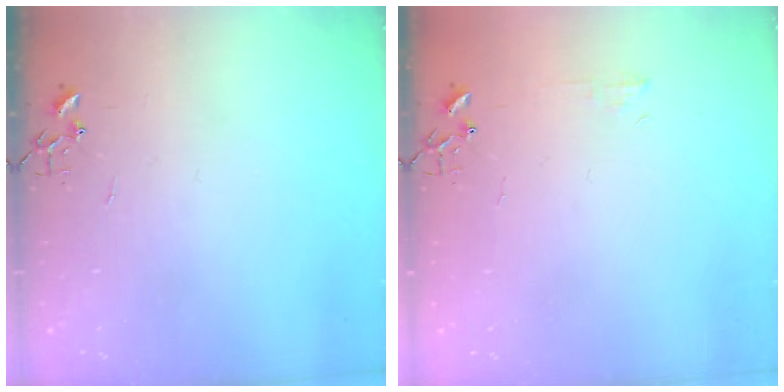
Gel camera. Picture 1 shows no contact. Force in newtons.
{"total": 4.8, "press": 4.7, "slide": 0.7}